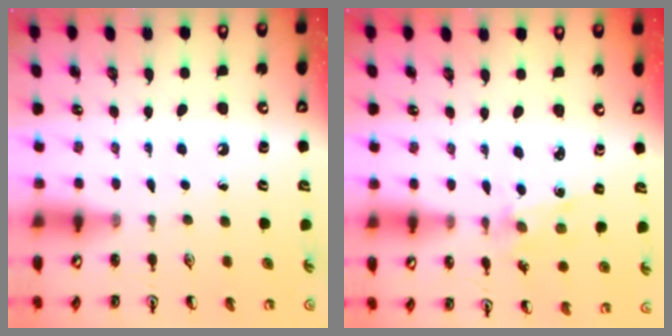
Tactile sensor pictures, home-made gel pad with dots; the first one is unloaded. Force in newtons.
{"total": 1.6, "press": 1.5, "slide": 0.1}